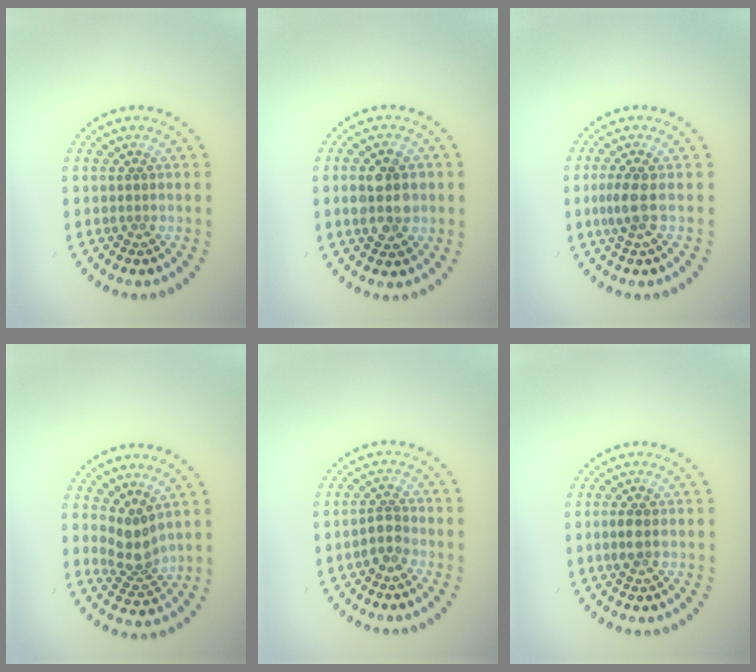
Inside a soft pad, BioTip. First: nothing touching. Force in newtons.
{"total": 4.5, "press": 4.5, "slide": 0.2}
{"total": 1.8, "press": 1.5, "slide": 1.0}
{"total": 2.9, "press": 2.2, "slide": 1.8}
{"total": 1.7, "press": 1.4, "slide": 1.0}
{"total": 1.4, "press": 1.4, "slide": 0.2}